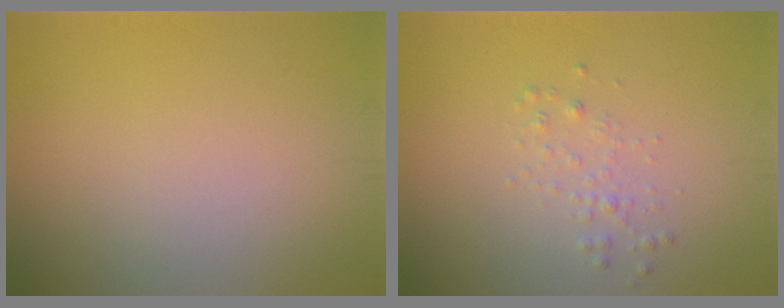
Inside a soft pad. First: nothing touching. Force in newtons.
{"total": 1.1, "press": 1.1, "slide": 0.0}